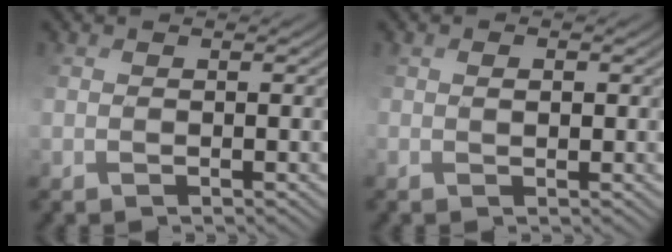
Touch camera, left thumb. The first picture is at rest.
{"total": 1.3, "force": [0.7, 0.8, 0.7], "torque": [-0.017, 0.004, 0.023]}